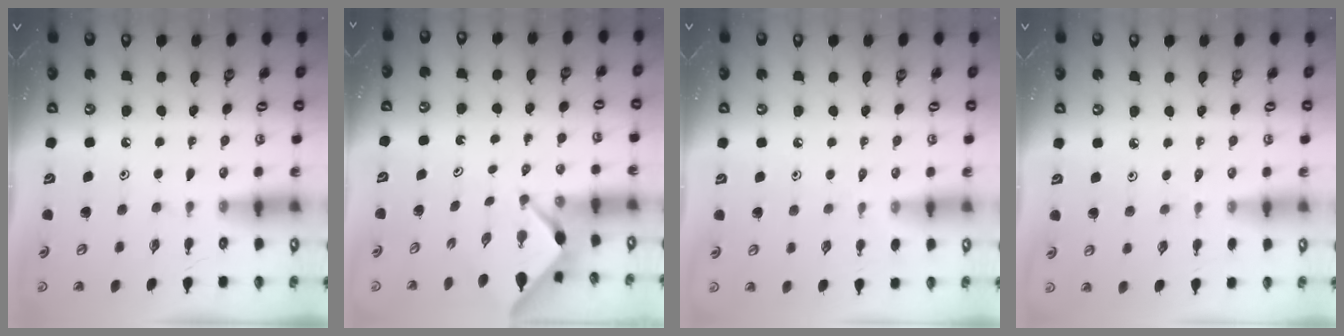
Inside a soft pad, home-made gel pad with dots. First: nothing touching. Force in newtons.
{"total": 2.2, "press": 2.2, "slide": 0.3}
{"total": 2.5, "press": 2.5, "slide": 0.5}
{"total": 1.7, "press": 1.6, "slide": 0.4}